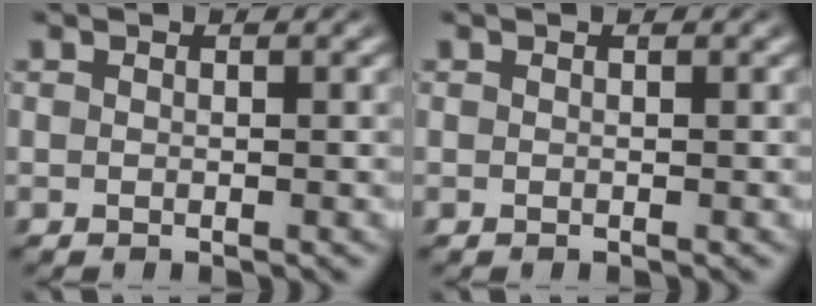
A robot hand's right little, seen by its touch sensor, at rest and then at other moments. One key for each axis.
{"total": 0.0}